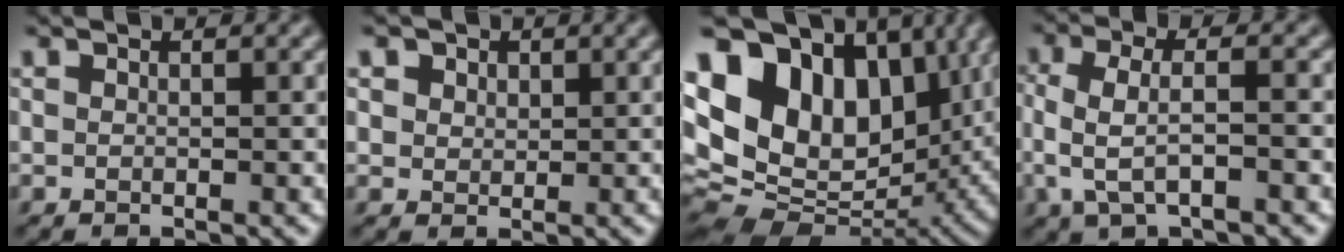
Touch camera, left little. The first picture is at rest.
{"total": 4.1, "force": [2.3, 2.9, 1.8], "torque": [-0.051, 0.003, 0.035]}
{"total": 18.1, "force": [5.8, 11.8, 12.5], "torque": [-0.238, 0.036, 0.110]}
{"total": 3.9, "force": [-0.8, 1.3, 3.6], "torque": [-0.085, -0.001, -0.016]}